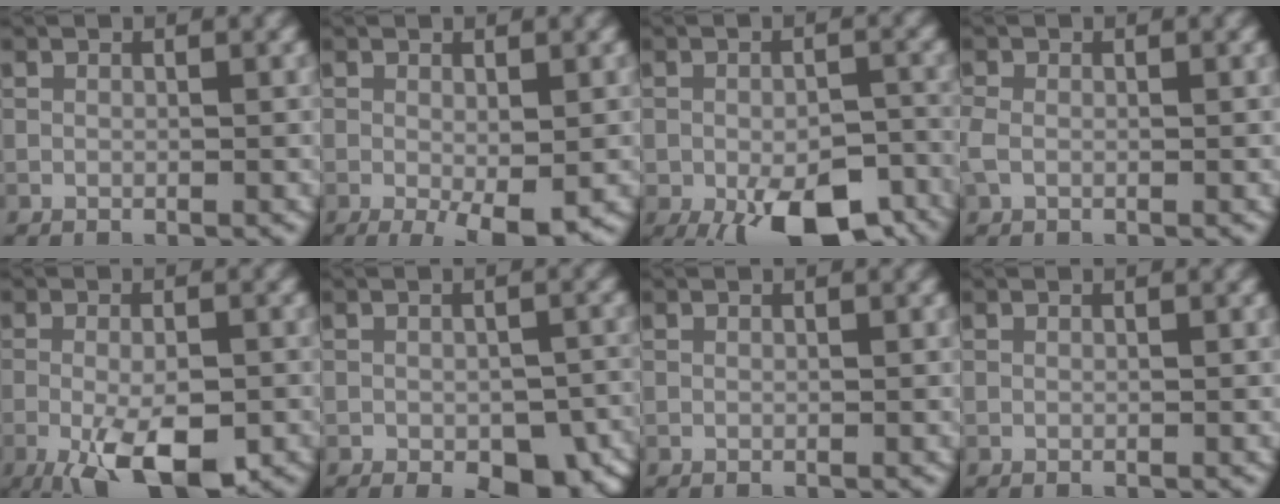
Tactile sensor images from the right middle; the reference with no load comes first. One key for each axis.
{"total": 3.6, "fx": -1.1, "fy": 0.9, "fz": 3.3, "tx": -0.052, "ty": -0.014, "tz": -0.013}
{"total": 11.0, "fx": -6.0, "fy": 5.0, "fz": 7.7, "tx": -0.132, "ty": -0.034, "tz": -0.078}
{"total": 1.5, "fx": -0.4, "fy": 1.1, "fz": 1.0, "tx": -0.027, "ty": 0.001, "tz": -0.014}
{"total": 8.5, "fx": -3.7, "fy": 3.2, "fz": 7.0, "tx": -0.121, "ty": -0.012, "tz": -0.057}
{"total": 7.0, "fx": -3.5, "fy": 3.6, "fz": 4.9, "tx": -0.057, "ty": -0.020, "tz": -0.035}
{"total": 0.0}
{"total": 0.0}